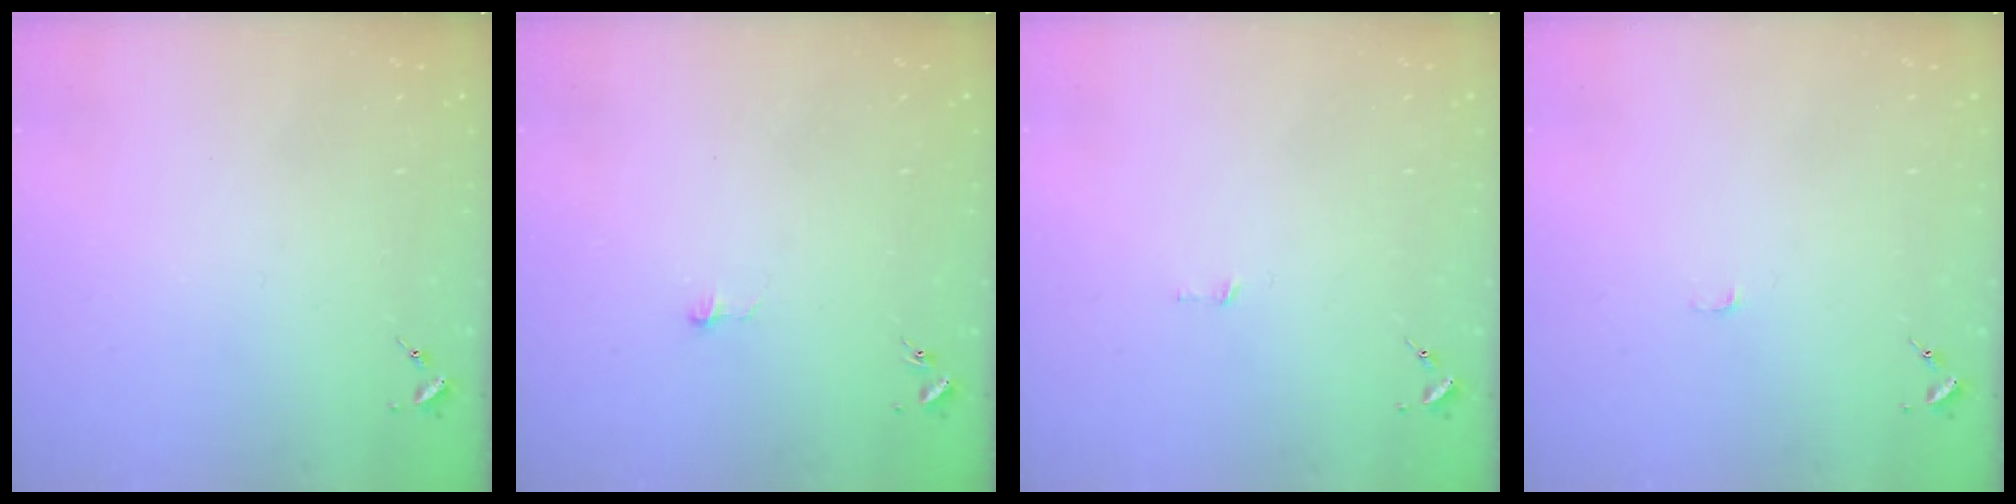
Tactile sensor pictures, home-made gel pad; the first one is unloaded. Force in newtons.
{"total": 3.1, "press": 3.1, "slide": 0.3}
{"total": 2.4, "press": 2.4, "slide": 0.2}
{"total": 2.7, "press": 2.7, "slide": 0.3}